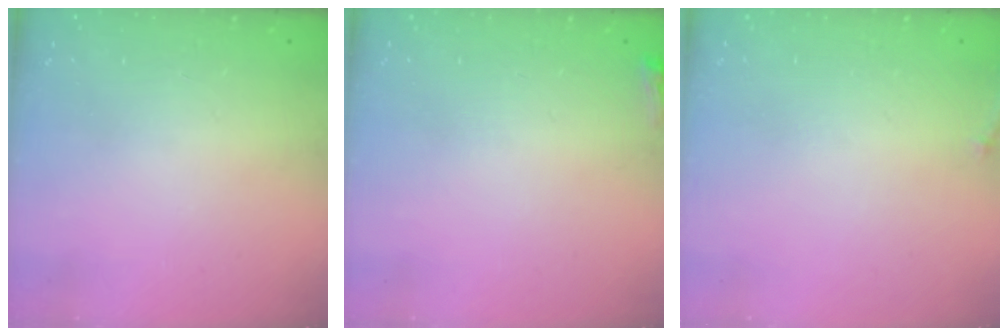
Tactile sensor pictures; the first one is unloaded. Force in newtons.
{"total": 3.5, "press": 3.4, "slide": 0.8}
{"total": 5.1, "press": 4.8, "slide": 1.8}